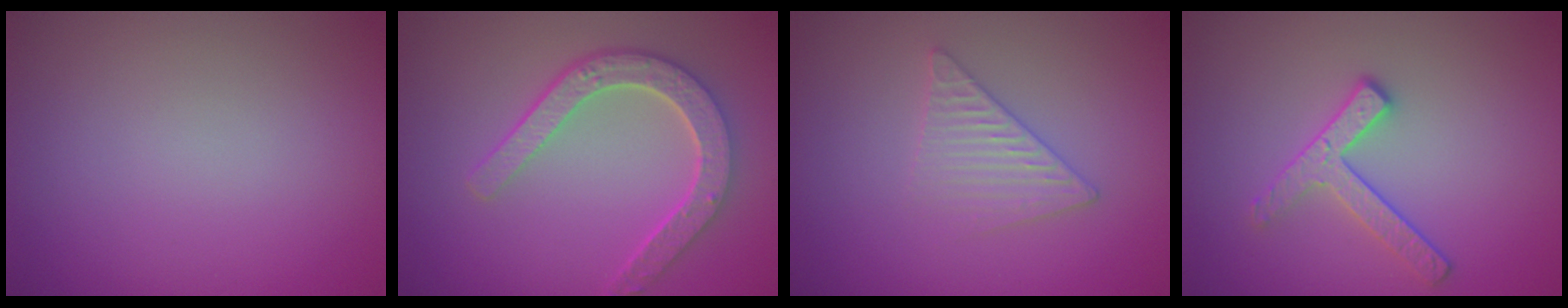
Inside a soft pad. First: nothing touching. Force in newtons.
{"total": 5.0, "press": 4.0, "slide": 3.1}
{"total": 2.6, "press": 2.6, "slide": 0.3}
{"total": 2.6, "press": 2.4, "slide": 0.9}